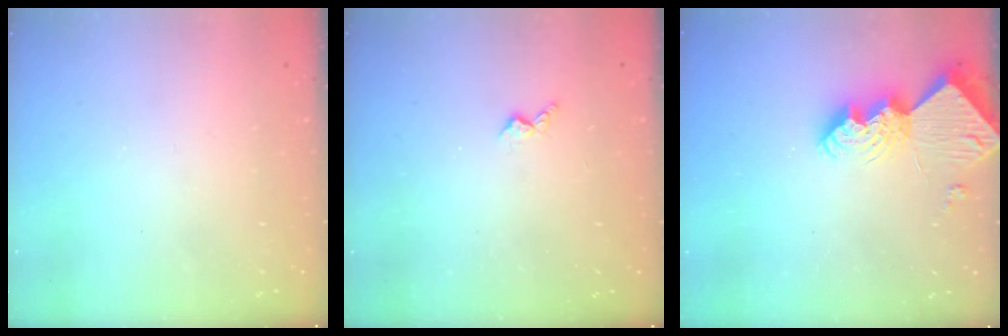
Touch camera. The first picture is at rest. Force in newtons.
{"total": 3.4, "press": 3.3, "slide": 0.6}
{"total": 12.6, "press": 12.6, "slide": 0.9}